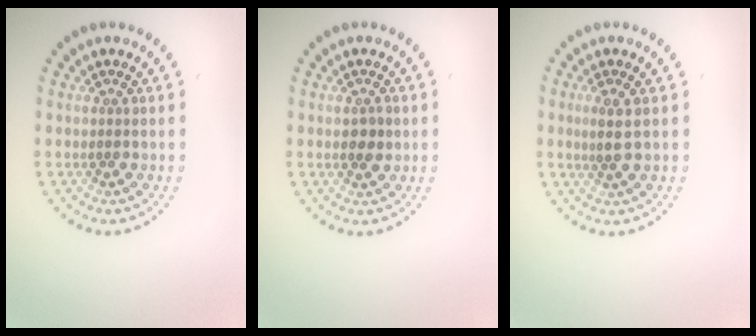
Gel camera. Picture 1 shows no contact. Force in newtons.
{"total": 1.5, "press": 1.5, "slide": 0.3}
{"total": 1.9, "press": 1.6, "slide": 1.0}